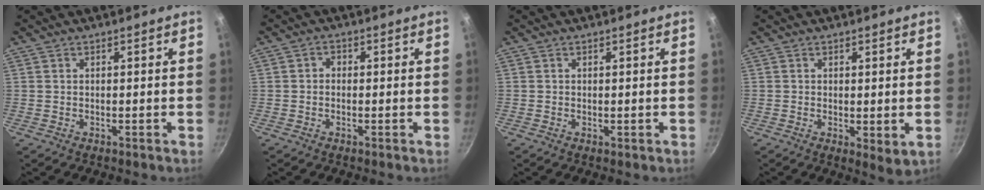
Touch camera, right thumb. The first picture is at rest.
{"total": 1.5, "force": [-0.2, 1.3, 0.7], "torque": [-0.010, 0.006, -0.007]}
{"total": 0.0}
{"total": 3.4, "force": [0.3, 1.5, 3.0], "torque": [-0.045, -0.015, 0.006]}